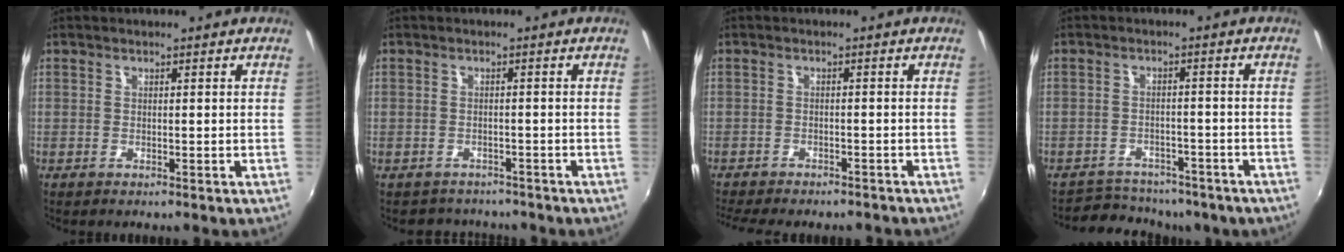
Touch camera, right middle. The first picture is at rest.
{"total": 4.2, "force": [-3.7, 2.0, 0.1], "torque": [-0.010, 0.000, -0.056]}
{"total": 10.0, "force": [-8.8, 2.4, 4.1], "torque": [-0.095, -0.023, -0.127]}
{"total": 12.4, "force": [-10.2, 5.6, 4.2], "torque": [-0.095, 0.002, -0.135]}